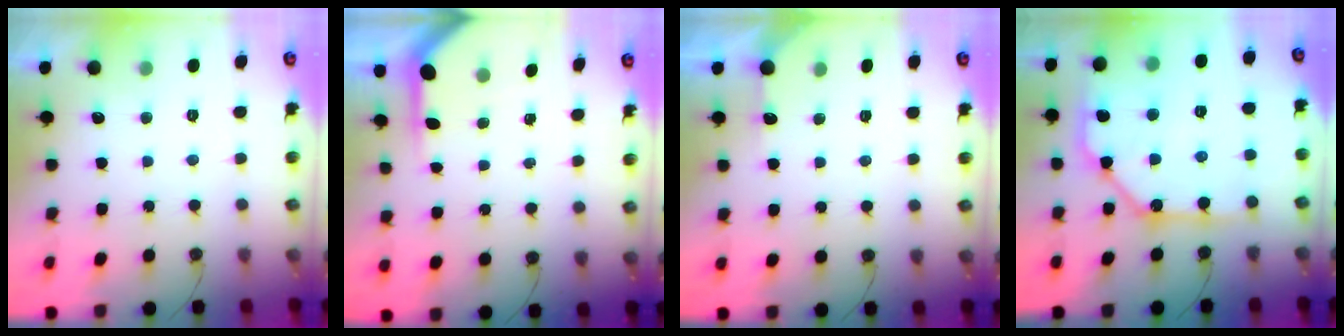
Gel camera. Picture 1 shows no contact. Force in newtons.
{"total": 4.8, "press": 4.8, "slide": 0.2}
{"total": 2.7, "press": 2.7, "slide": 0.2}
{"total": 14.9, "press": 14.8, "slide": 1.1}